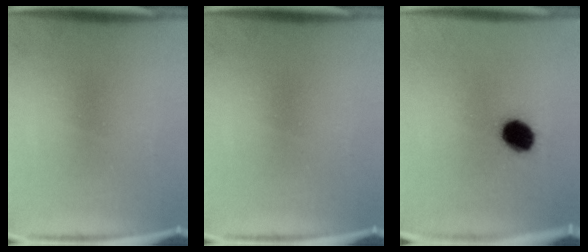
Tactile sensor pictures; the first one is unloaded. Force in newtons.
{"total": 0.0}
{"total": 8.8}